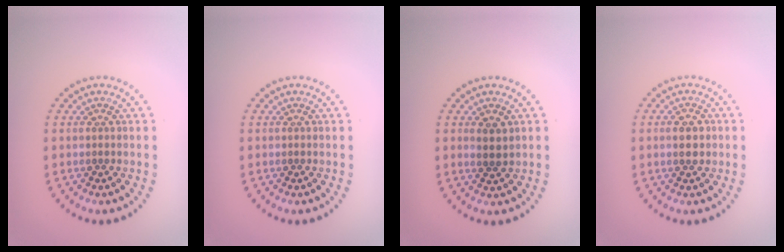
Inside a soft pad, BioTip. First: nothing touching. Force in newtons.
{"total": 0.0}
{"total": 1.7, "press": 1.5, "slide": 0.7}
{"total": 2.5, "press": 2.5, "slide": 0.0}